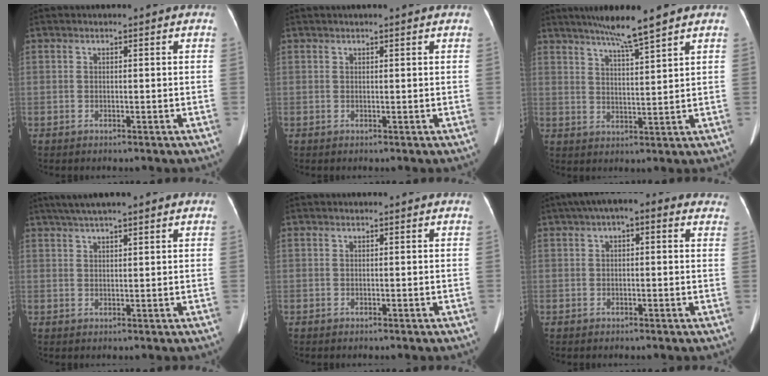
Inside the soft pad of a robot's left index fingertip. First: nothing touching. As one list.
[{"total": 2.7, "force": [2.4, -0.2, 1.3], "torque": [-0.014, 0.024, 0.028]}, {"total": 7.3, "force": [5.6, -0.7, 4.7], "torque": [-0.082, 0.007, 0.096]}, {"total": 7.6, "force": [5.5, 0.7, 5.2], "torque": [-0.083, 0.040, 0.083]}, {"total": 0.0}, {"total": 8.8, "force": [5.2, 3.5, 6.2], "torque": [-0.078, 0.049, 0.064]}]